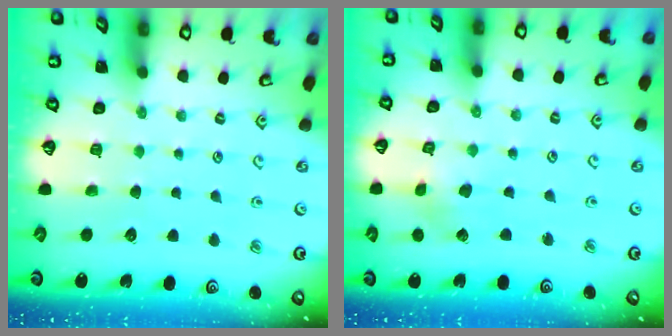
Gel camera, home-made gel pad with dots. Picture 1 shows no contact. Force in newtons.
{"total": 2.9, "press": 2.9, "slide": 0.2}